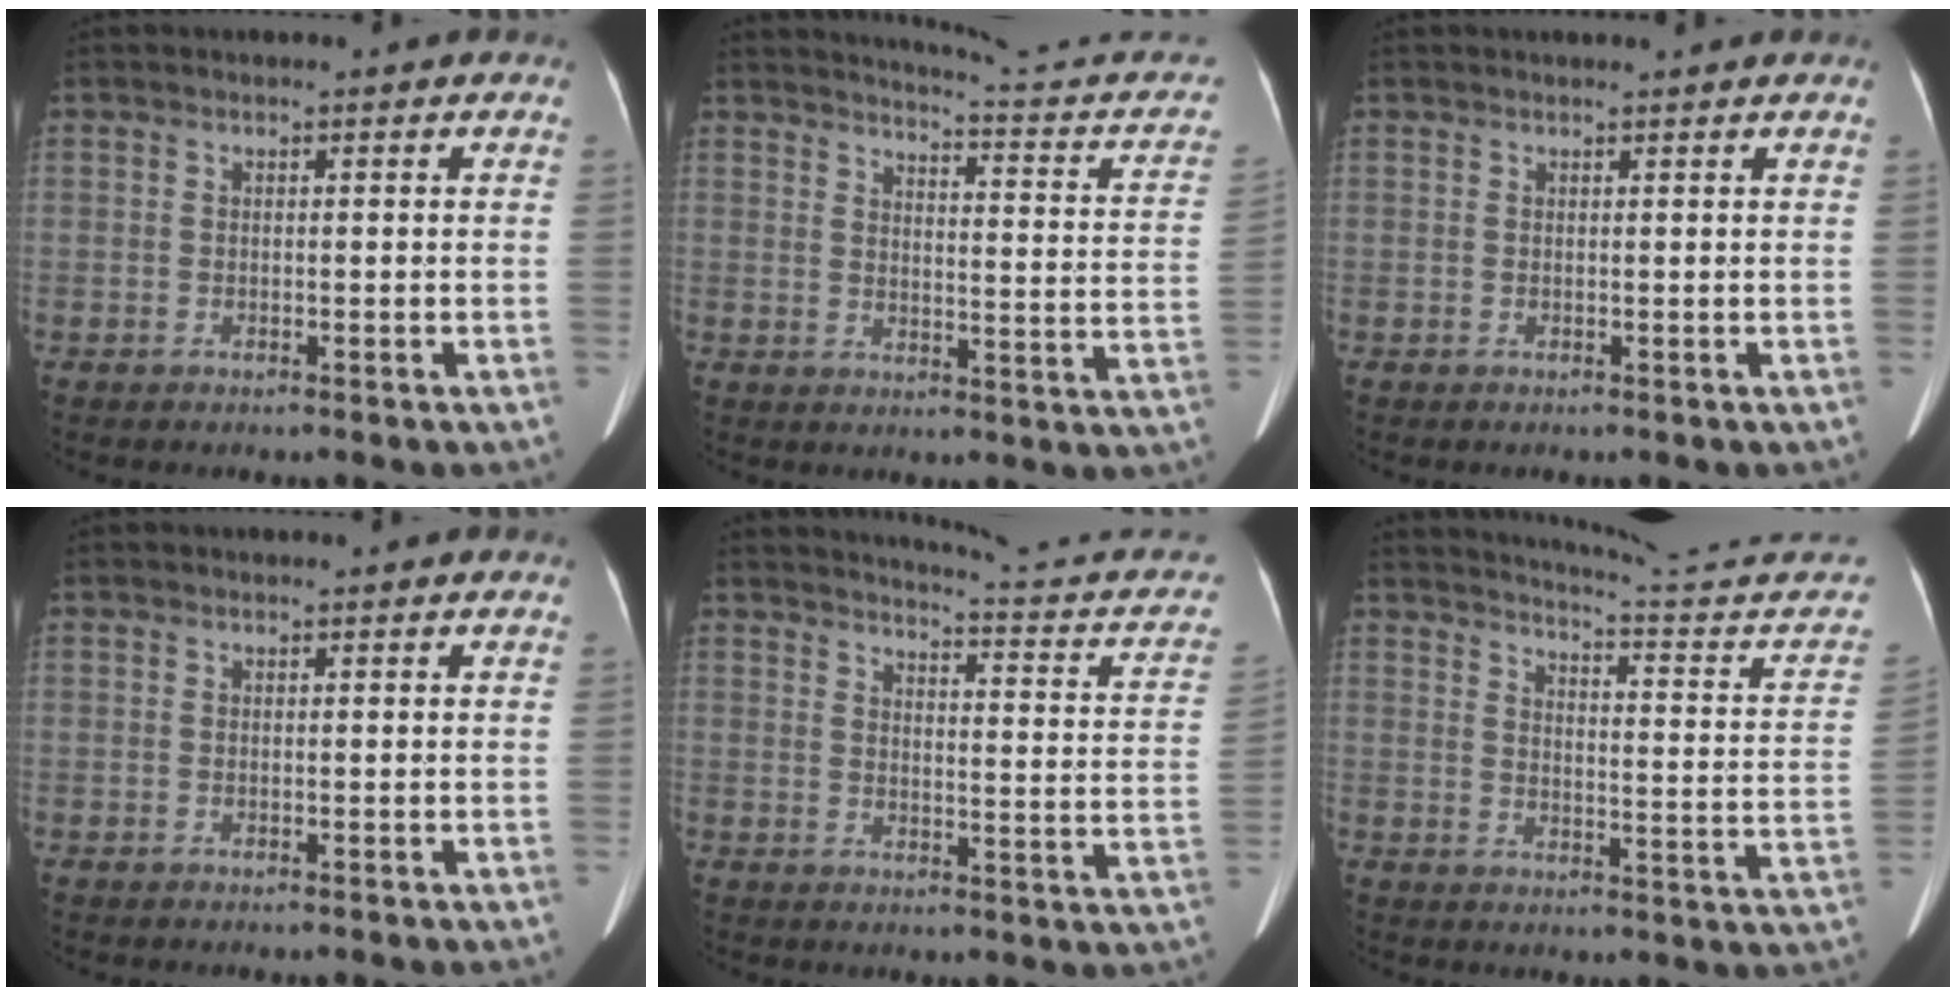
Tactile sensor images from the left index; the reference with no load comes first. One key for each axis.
{"total": 14.7, "fx": 13.5, "fy": 1.6, "fz": 5.8, "tx": -0.069, "ty": -0.047, "tz": 0.139}
{"total": 2.2, "fx": 2.1, "fy": -0.2, "fz": 0.6, "tx": -0.009, "ty": 0.011, "tz": 0.026}
{"total": 0.0}
{"total": 14.4, "fx": 12.6, "fy": 2.2, "fz": 6.6, "tx": -0.079, "ty": -0.035, "tz": 0.126}
{"total": 19.6, "fx": 18.8, "fy": -1.3, "fz": 5.4, "tx": -0.082, "ty": -0.104, "tz": 0.223}